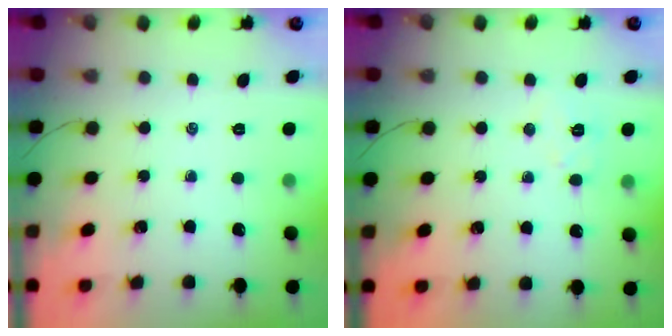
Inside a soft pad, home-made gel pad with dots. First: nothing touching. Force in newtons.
{"total": 5.2, "press": 5.1, "slide": 0.9}